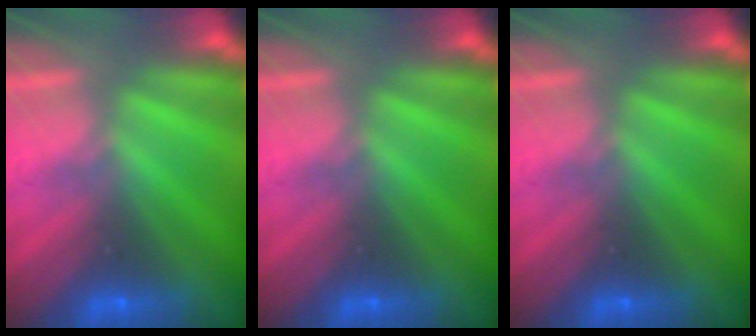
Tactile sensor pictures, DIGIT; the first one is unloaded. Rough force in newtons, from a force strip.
{"total": 0.0}
{"total": 0.0}